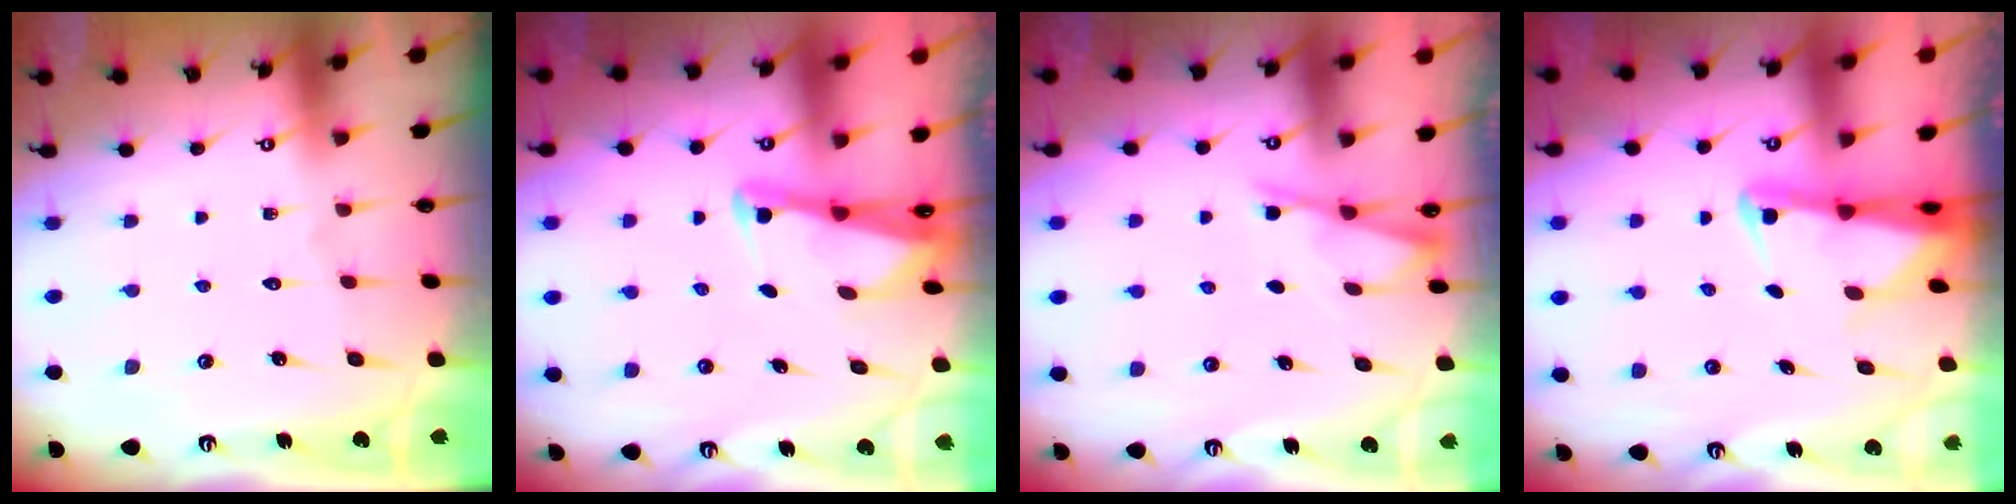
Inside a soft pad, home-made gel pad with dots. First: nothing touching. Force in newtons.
{"total": 2.5, "press": 2.5, "slide": 0.2}
{"total": 2.4, "press": 2.4, "slide": 0.4}
{"total": 2.8, "press": 2.7, "slide": 0.4}